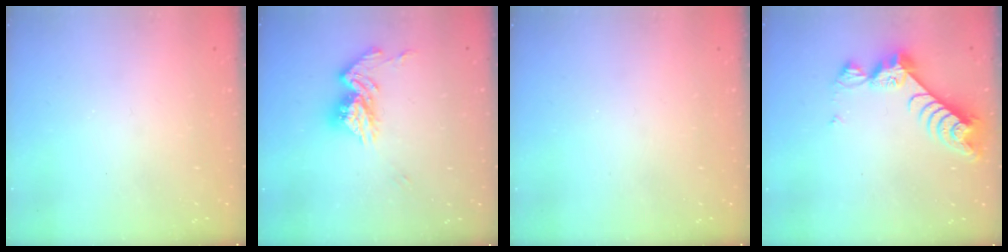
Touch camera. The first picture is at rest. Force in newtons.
{"total": 13.6, "press": 13.5, "slide": 1.3}
{"total": 0.0}
{"total": 9.4, "press": 9.4, "slide": 0.9}